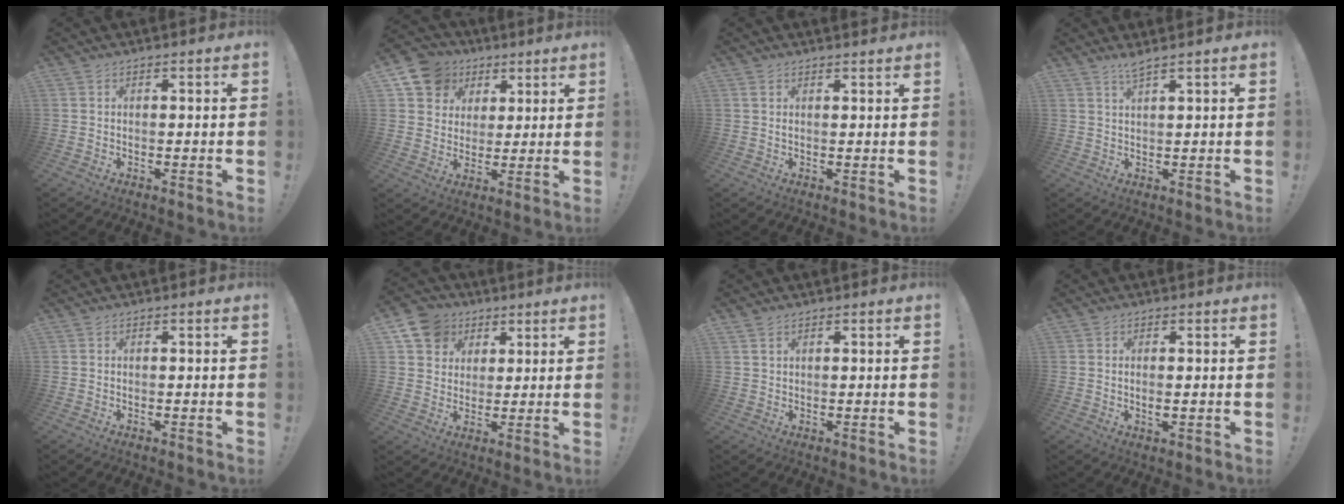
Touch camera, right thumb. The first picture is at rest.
{"total": 11.4, "force": [5.5, 9.4, 3.4], "torque": [-0.057, -0.027, 0.111]}
{"total": 1.3, "force": [1.2, 0.1, 0.6], "torque": [-0.008, -0.004, 0.021]}
{"total": 3.0, "force": [2.3, -0.2, 1.9], "torque": [-0.035, -0.011, 0.039]}
{"total": 0.0}
{"total": 10.7, "force": [4.9, 9.0, 3.3], "torque": [-0.052, -0.024, 0.099]}
{"total": 1.8, "force": [1.2, 0.9, 1.0], "torque": [-0.014, -0.002, 0.022]}
{"total": 2.0, "force": [0.0, 0.9, 1.8], "torque": [-0.025, -0.001, -0.001]}